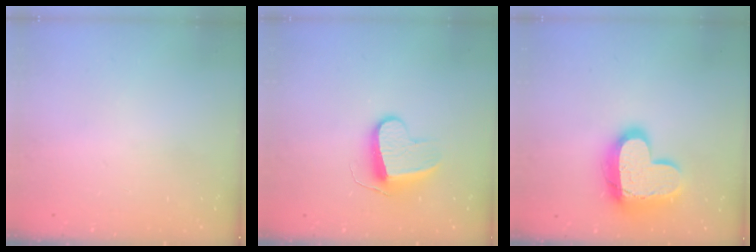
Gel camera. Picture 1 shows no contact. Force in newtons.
{"total": 9.2, "press": 9.2, "slide": 0.2}
{"total": 17.1, "press": 17.0, "slide": 1.6}